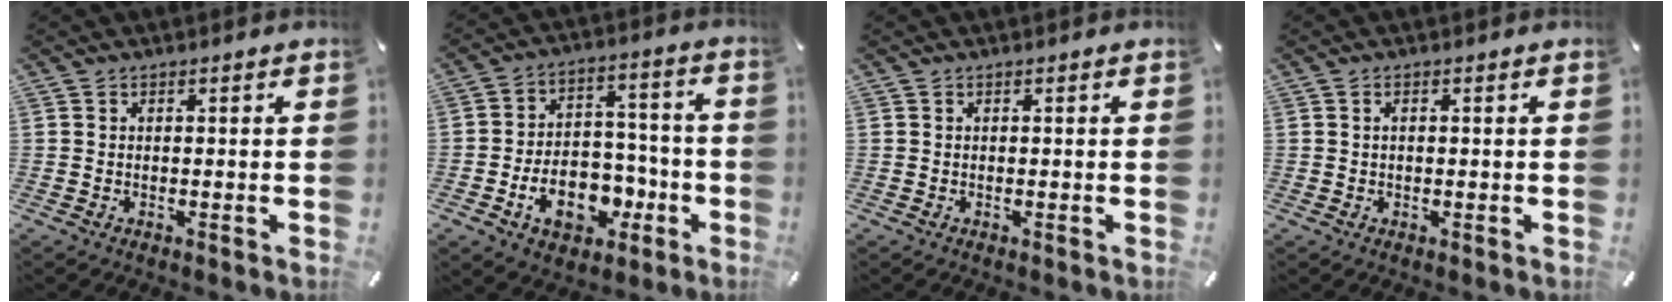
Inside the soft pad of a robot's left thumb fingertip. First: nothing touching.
{"total": 13.4, "force": [-5.3, 9.6, 7.7], "torque": [-0.123, 0.038, -0.083]}
{"total": 0.0}
{"total": 1.1, "force": [0.2, 0.5, 0.9], "torque": [-0.019, 0.004, 0.002]}